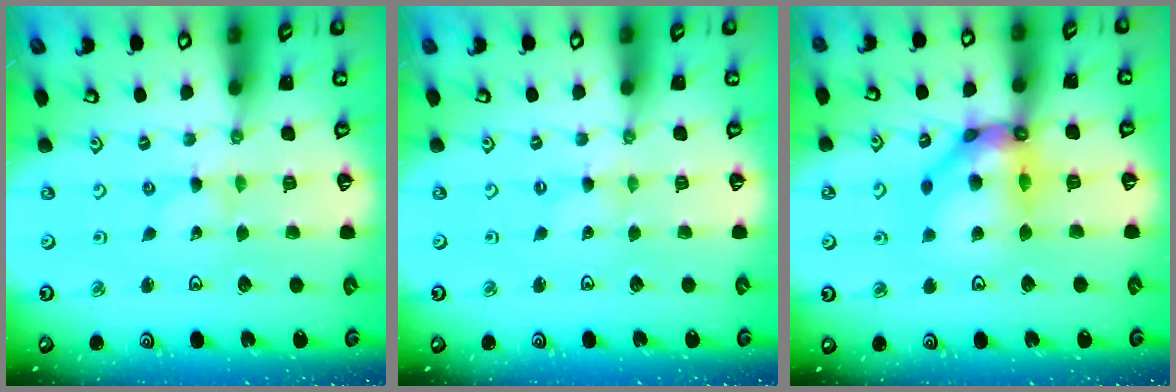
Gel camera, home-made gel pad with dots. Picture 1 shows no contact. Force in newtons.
{"total": 0.0}
{"total": 15.4, "press": 15.3, "slide": 1.9}